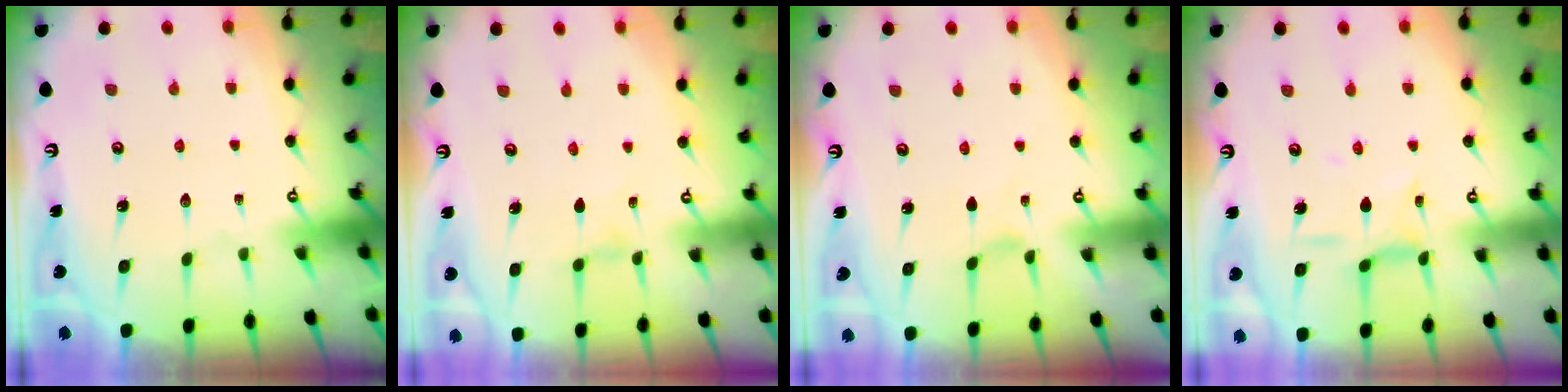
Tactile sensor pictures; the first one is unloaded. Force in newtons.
{"total": 0.0}
{"total": 0.0}
{"total": 7.2, "press": 7.2, "slide": 0.6}